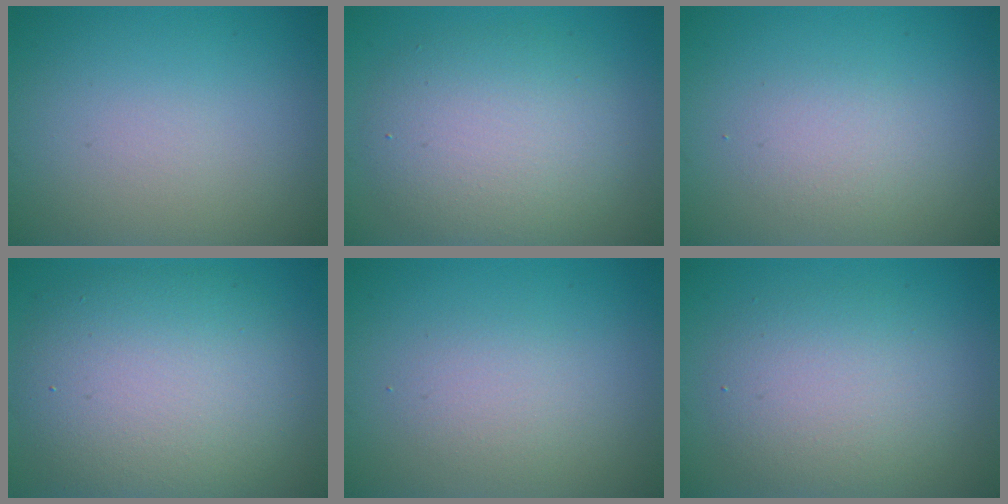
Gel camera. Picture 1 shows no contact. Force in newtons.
{"total": 5.9, "press": 5.9, "slide": 0.5}
{"total": 1.7, "press": 1.7, "slide": 0.0}
{"total": 9.4, "press": 9.4, "slide": 0.5}
{"total": 1.8, "press": 1.8, "slide": 0.1}
{"total": 4.4, "press": 4.4, "slide": 0.2}